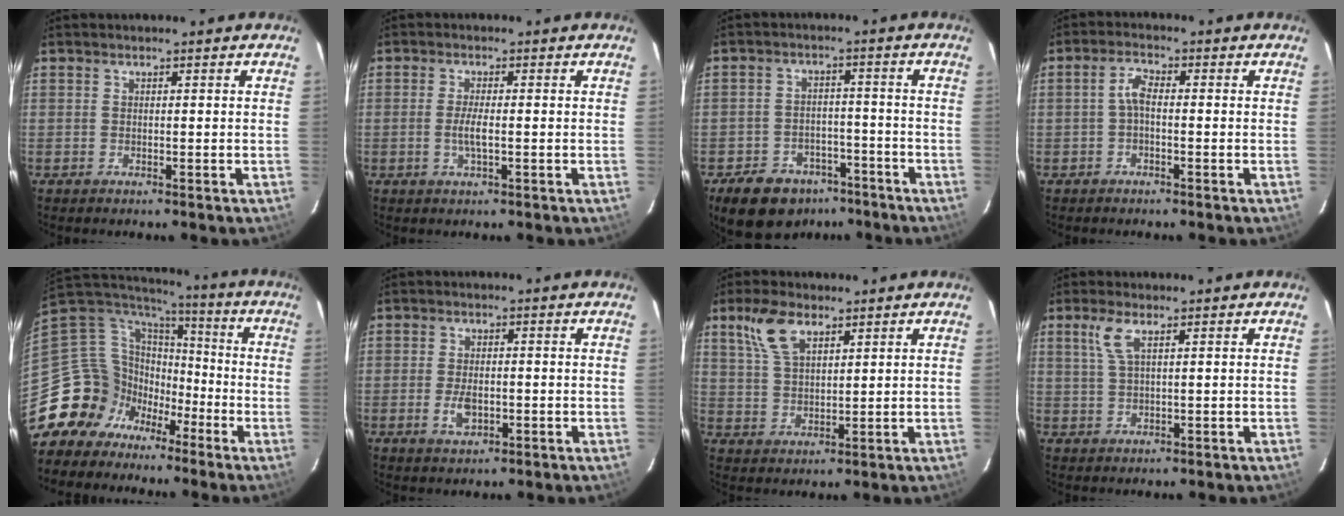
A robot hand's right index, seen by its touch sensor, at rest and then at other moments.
{"total": 3.0, "force": [-0.6, 0.3, 2.9], "torque": [-0.057, -0.005, -0.012]}
{"total": 12.5, "force": [-8.5, 8.0, 4.6], "torque": [-0.118, 0.017, -0.112]}
{"total": 2.7, "force": [-0.7, 1.1, 2.4], "torque": [-0.053, 0.010, -0.015]}
{"total": 14.4, "force": [-8.0, 11.6, 3.0], "torque": [-0.091, 0.039, -0.148]}
{"total": 4.2, "force": [-1.2, 2.3, 3.3], "torque": [-0.067, -0.005, -0.020]}
{"total": 8.0, "force": [4.6, 3.8, 5.3], "torque": [-0.109, 0.017, 0.095]}
{"total": 3.8, "force": [1.8, 1.0, 3.2], "torque": [-0.071, 0.005, 0.041]}